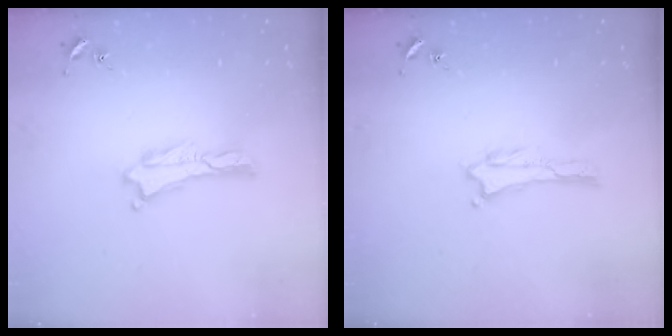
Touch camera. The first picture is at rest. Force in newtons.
{"total": 0.0}